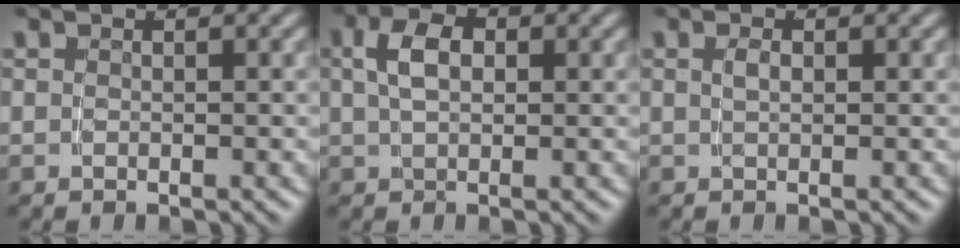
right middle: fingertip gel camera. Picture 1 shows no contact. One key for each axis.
{"total": 4.2, "fx": 1.2, "fy": 2.5, "fz": 3.2, "tx": -0.055, "ty": 0.005, "tz": 0.018}
{"total": 0.7, "fx": 0.4, "fy": 0.1, "fz": 0.5, "tx": -0.007, "ty": 0.004, "tz": 0.007}